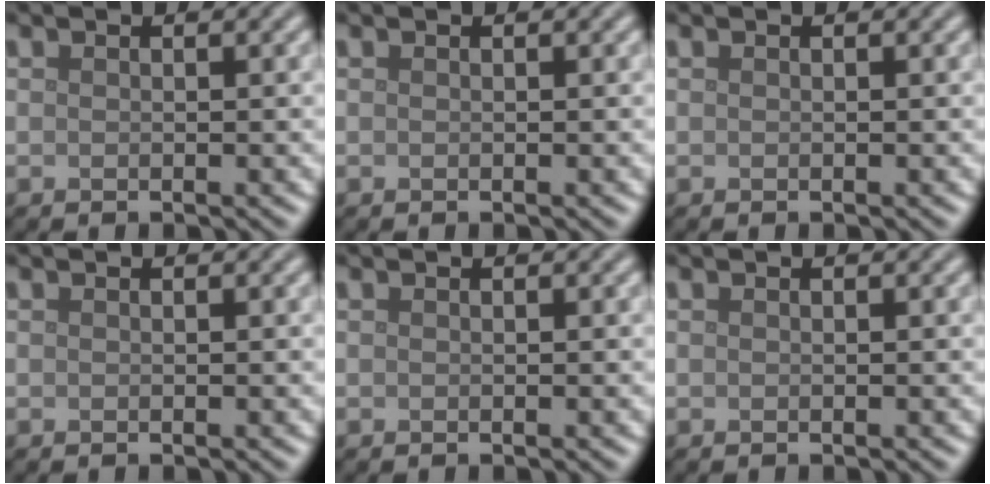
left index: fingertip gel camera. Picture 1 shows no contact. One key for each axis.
{"total": 0.0}
{"total": 0.0}
{"total": 0.0}
{"total": 0.0}
{"total": 0.0}